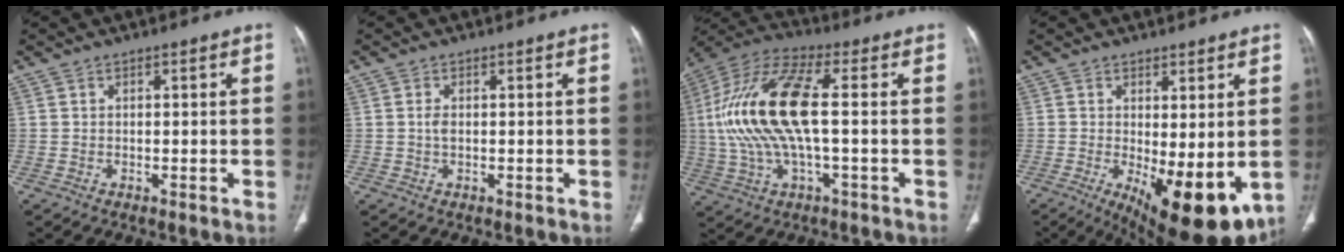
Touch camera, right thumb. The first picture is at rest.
{"total": 1.3, "force": [0.1, 0.7, 1.1], "torque": [-0.023, 0.001, 0.002]}
{"total": 18.6, "force": [0.6, 6.4, 17.4], "torque": [-0.384, 0.027, 0.008]}
{"total": 13.6, "force": [-3.0, 5.0, 12.3], "torque": [-0.175, -0.030, -0.026]}